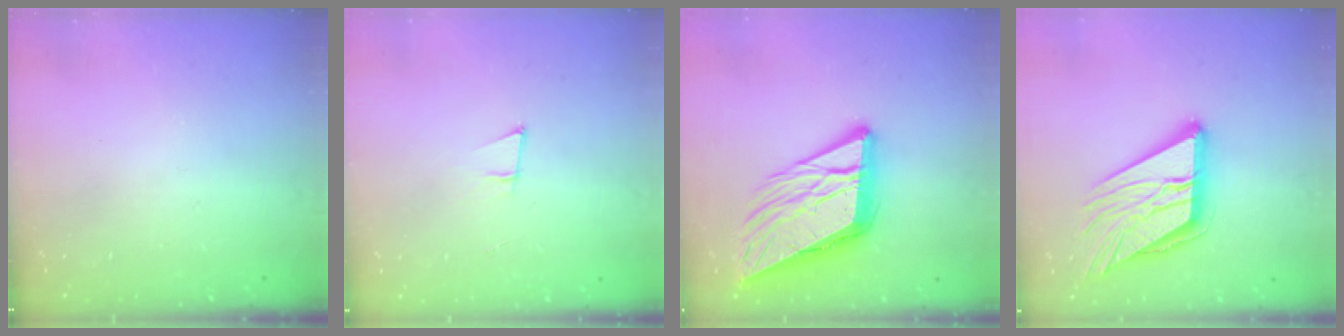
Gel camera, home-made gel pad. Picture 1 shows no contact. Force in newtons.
{"total": 5.2, "press": 4.3, "slide": 2.9}
{"total": 16.4, "press": 16.2, "slide": 2.8}
{"total": 17.3, "press": 17.1, "slide": 2.7}